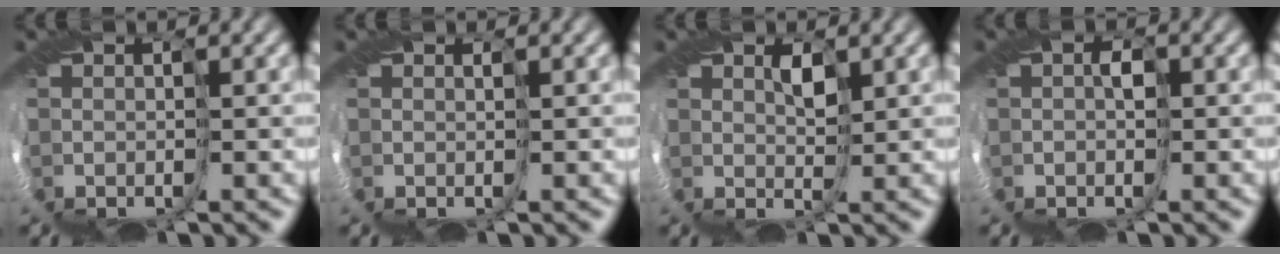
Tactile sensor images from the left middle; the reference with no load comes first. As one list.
[{"total": 0.0}, {"total": 1.2, "force": [1.1, -0.3, 0.3], "torque": [-0.013, 0.005, 0.024]}, {"total": 1.0, "force": [-0.3, 0.4, 0.8], "torque": [-0.016, 0.004, -0.005]}]